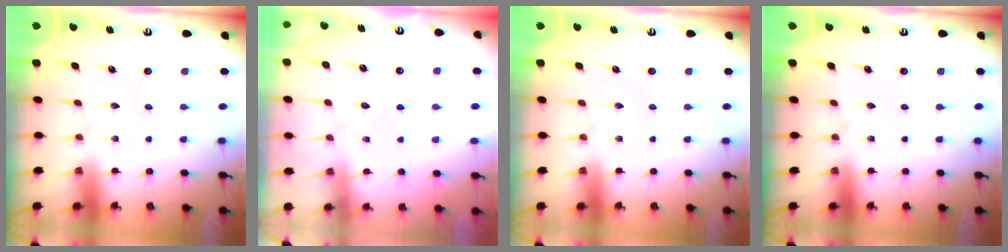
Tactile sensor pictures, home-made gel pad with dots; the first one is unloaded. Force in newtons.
{"total": 4.9, "press": 4.8, "slide": 0.4}
{"total": 0.0}
{"total": 0.0}